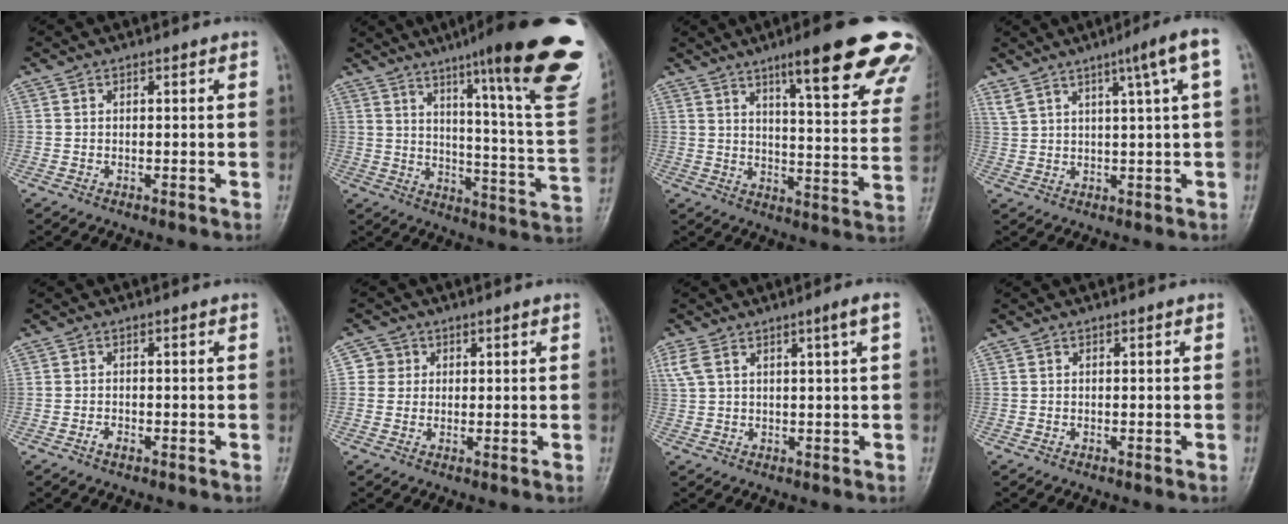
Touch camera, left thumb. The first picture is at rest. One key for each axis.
{"total": 28.0, "fx": 16.5, "fy": 3.1, "fz": 22.4, "tx": -0.265, "ty": -0.073, "tz": 0.227}
{"total": 22.5, "fx": 15.0, "fy": 3.9, "fz": 16.4, "tx": -0.184, "ty": -0.056, "tz": 0.191}
{"total": 8.5, "fx": 4.1, "fy": 0.1, "fz": 7.4, "tx": -0.121, "ty": -0.003, "tz": 0.067}
{"total": 1.2, "fx": -0.8, "fy": 0.6, "fz": 0.7, "tx": -0.011, "ty": 0.007, "tz": -0.014}
{"total": 2.9, "fx": 0.7, "fy": 2.8, "fz": 0.2, "tx": 0.021, "ty": 0.002, "tz": 0.004}
{"total": 5.0, "fx": 2.4, "fy": 0.4, "fz": 4.4, "tx": -0.091, "ty": 0.004, "tz": 0.054}
{"total": 0.0}